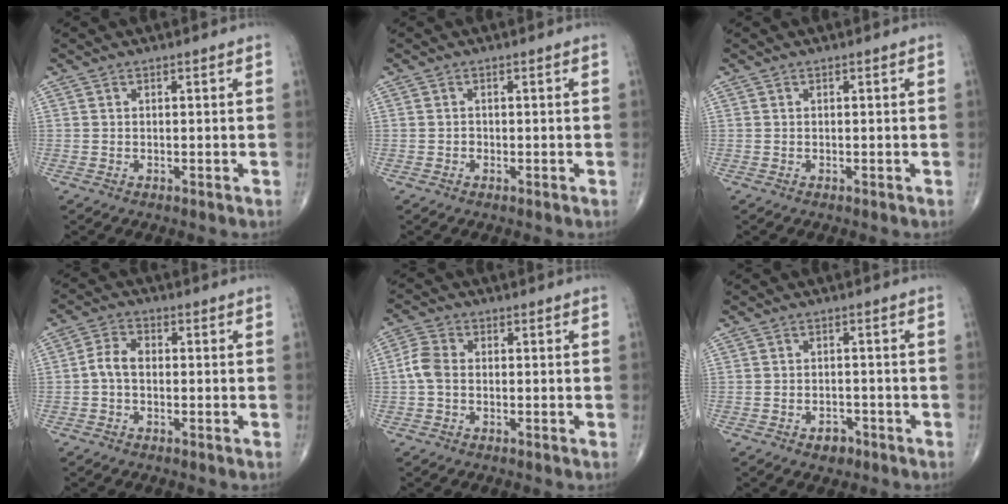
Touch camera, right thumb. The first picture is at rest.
{"total": 0.6, "force": [-0.2, 0.5, 0.1], "torque": [0.004, 0.004, -0.006]}
{"total": 0.0}
{"total": 4.1, "force": [-0.6, 2.7, 3.0], "torque": [-0.055, 0.017, -0.019]}
{"total": 4.3, "force": [-0.4, 2.9, 3.0], "torque": [-0.068, 0.012, -0.017]}
{"total": 2.9, "force": [-1.7, 1.9, 1.3], "torque": [-0.010, 0.010, -0.020]}